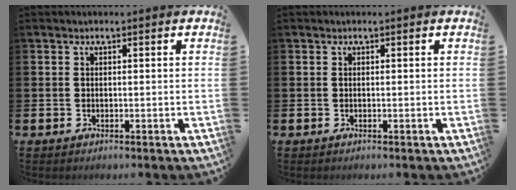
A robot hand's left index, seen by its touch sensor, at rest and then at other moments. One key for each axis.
{"total": 0.0}